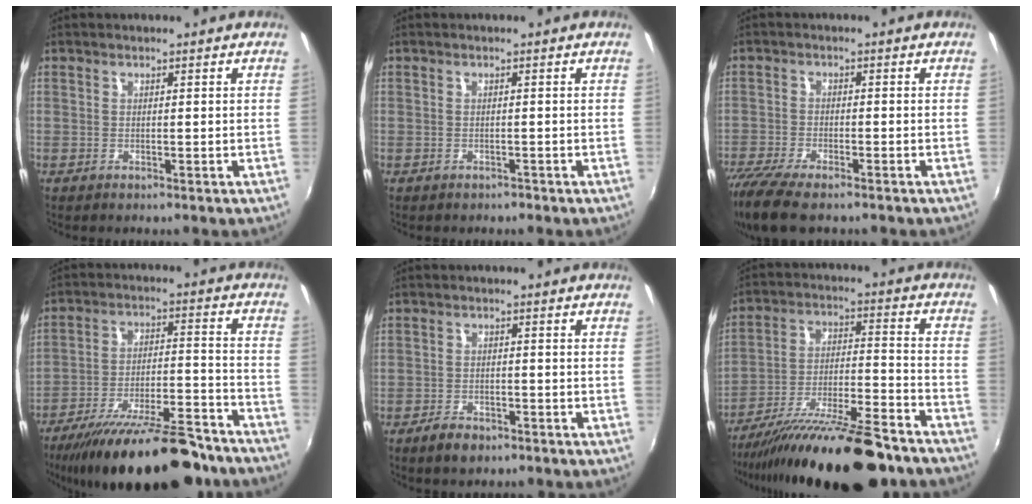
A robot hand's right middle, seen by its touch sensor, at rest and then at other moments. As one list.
[{"total": 0.7, "force": [-0.6, 0.4, -0.1], "torque": [-0.001, 0.000, -0.007]}, {"total": 11.5, "force": [-8.9, 3.0, 6.5], "torque": [-0.161, -0.048, -0.166]}, {"total": 24.0, "force": [-19.8, 5.9, 12.2], "torque": [-0.215, -0.029, -0.284]}, {"total": 4.2, "force": [-3.1, 1.8, 2.1], "torque": [-0.056, -0.006, -0.054]}, {"total": 22.9, "force": [-18.1, 3.8, 13.5], "torque": [-0.241, -0.049, -0.282]}]